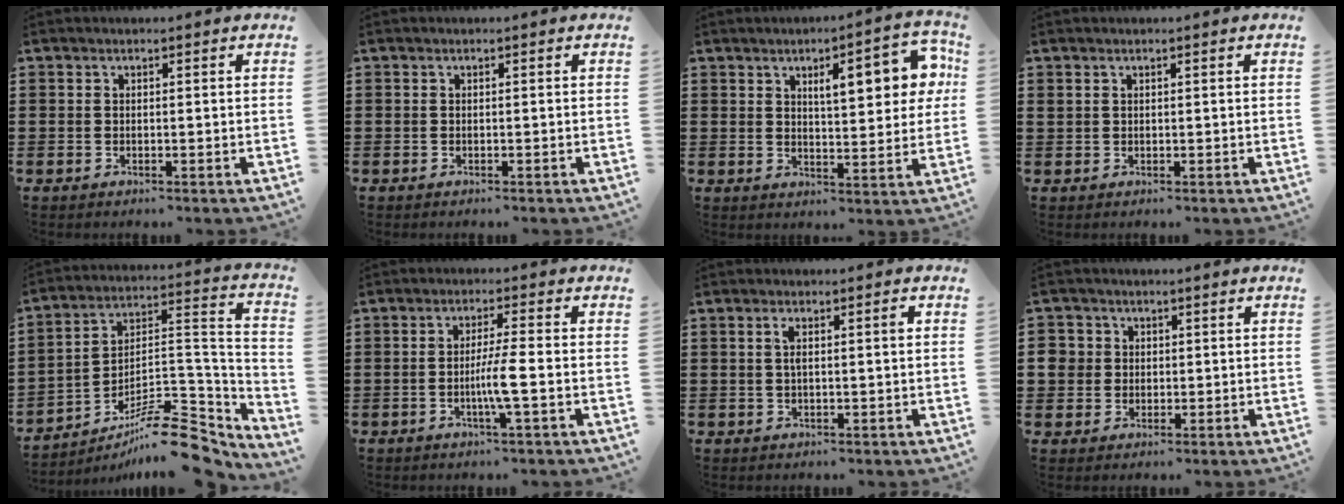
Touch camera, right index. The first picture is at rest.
{"total": 0.0}
{"total": 9.0, "force": [3.5, 2.9, 7.7], "torque": [-0.113, -0.005, 0.049]}
{"total": 0.6, "force": [0.4, 0.4, 0.1], "torque": [-0.004, 0.003, 0.009]}
{"total": 12.0, "force": [-9.1, 3.3, 7.1], "torque": [-0.102, 0.037, -0.167]}
{"total": 4.5, "force": [-1.2, -0.4, 4.3], "torque": [-0.084, -0.011, -0.026]}
{"total": 2.2, "force": [0.4, 0.2, 2.2], "torque": [-0.043, 0.002, 0.004]}
{"total": 3.7, "force": [0.6, 3.6, 0.6], "torque": [-0.035, 0.011, 0.008]}